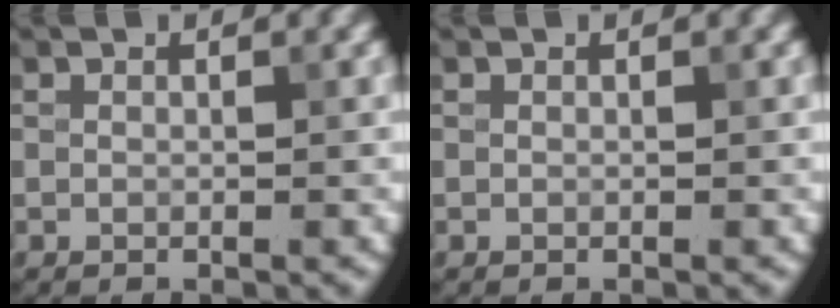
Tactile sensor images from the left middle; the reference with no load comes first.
{"total": 0.0}